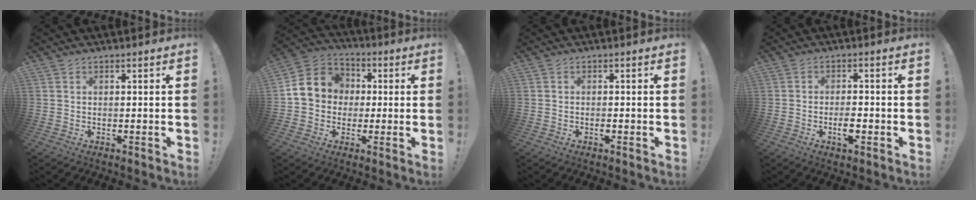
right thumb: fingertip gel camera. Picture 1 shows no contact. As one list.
[{"total": 11.6, "force": [0.7, 10.6, 4.6], "torque": [-0.072, 0.014, 0.023]}, {"total": 0.9, "force": [-0.5, 0.3, 0.6], "torque": [-0.009, 0.000, -0.008]}, {"total": 4.4, "force": [-1.6, 2.2, 3.4], "torque": [-0.043, 0.004, -0.030]}]